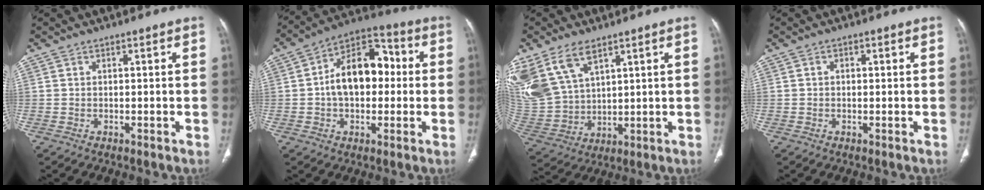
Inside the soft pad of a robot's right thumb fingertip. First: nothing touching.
{"total": 14.9, "force": [0.5, 9.5, 11.4], "torque": [-0.151, 0.038, -0.002]}
{"total": 16.2, "force": [9.0, 9.3, 9.8], "torque": [-0.214, -0.024, 0.199]}
{"total": 0.8, "force": [0.1, 0.6, 0.5], "torque": [-0.006, 0.000, 0.000]}